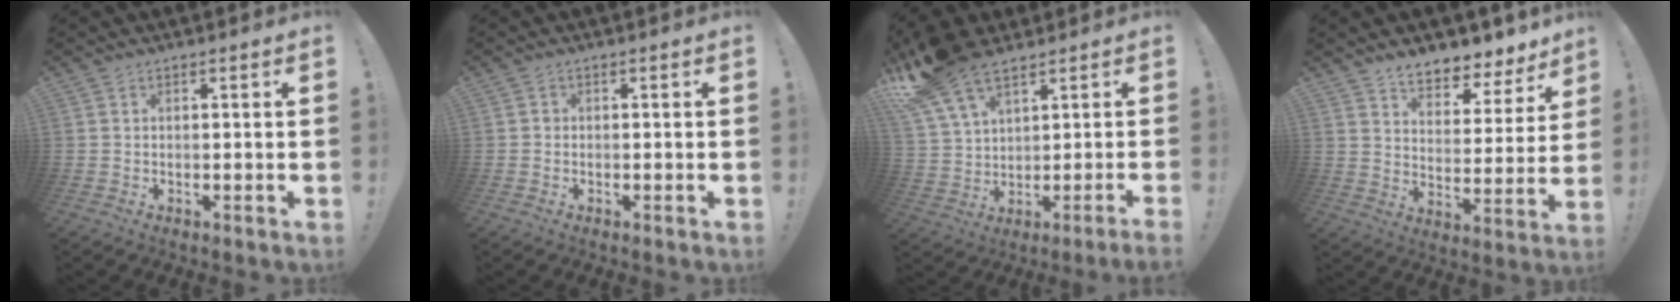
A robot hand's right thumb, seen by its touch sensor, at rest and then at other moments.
{"total": 0.9, "force": [-0.3, 0.7, 0.3], "torque": [-0.007, 0.006, -0.005]}
{"total": 11.8, "force": [7.4, 4.5, 8.0], "torque": [-0.153, -0.033, 0.146]}
{"total": 8.4, "force": [7.3, 3.0, 2.6], "torque": [-0.030, -0.073, 0.131]}